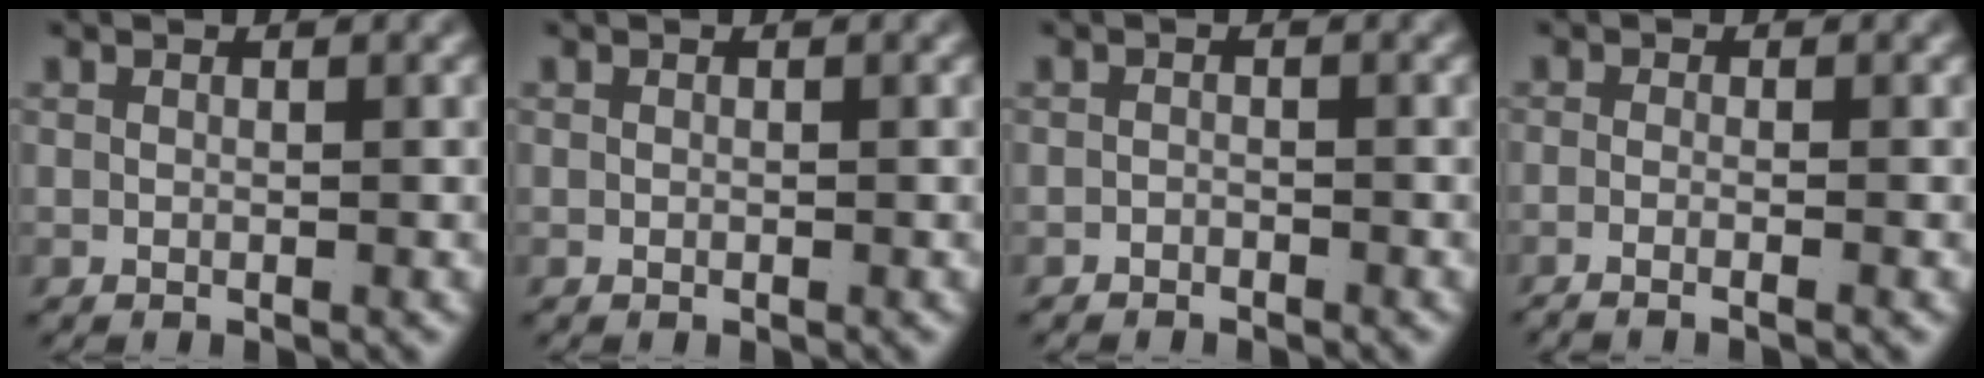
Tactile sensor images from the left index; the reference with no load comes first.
{"total": 0.0}
{"total": 1.0, "force": [-1.0, -0.2, -0.2], "torque": [0.004, -0.011, -0.012]}
{"total": 2.0, "force": [-1.6, 0.0, 1.2], "torque": [-0.032, -0.009, -0.025]}